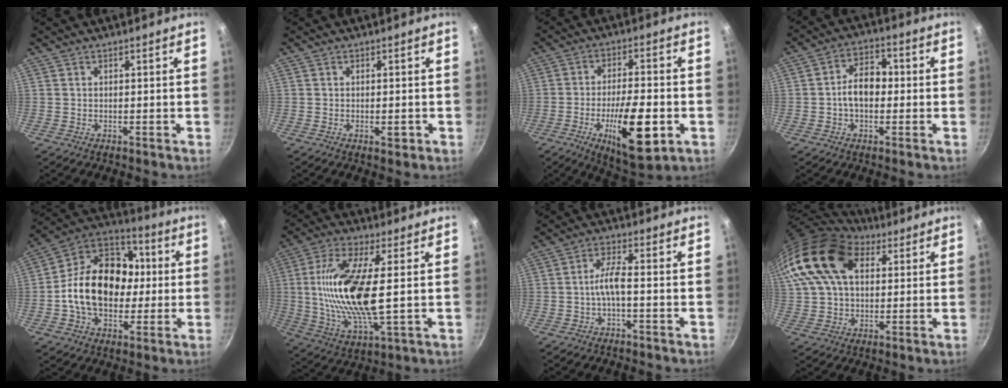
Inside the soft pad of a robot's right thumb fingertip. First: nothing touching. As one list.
[{"total": 2.0, "force": [-0.6, 0.9, 1.7], "torque": [-0.023, 0.000, -0.010]}, {"total": 16.0, "force": [-5.2, 5.5, 14.1], "torque": [-0.221, 0.016, -0.077]}, {"total": 7.7, "force": [-0.5, 5.2, 5.6], "torque": [-0.063, 0.025, -0.017]}, {"total": 20.9, "force": [-0.5, 15.3, 14.2], "torque": [-0.204, 0.042, -0.025]}, {"total": 17.8, "force": [1.6, 5.7, 16.8], "torque": [-0.337, -0.007, 0.028]}, {"total": 4.1, "force": [-1.3, 0.7, 3.8], "torque": [-0.087, 0.020, -0.032]}, {"total": 20.5, "force": [7.5, 13.4, 13.6], "torque": [-0.267, 0.017, 0.125]}]